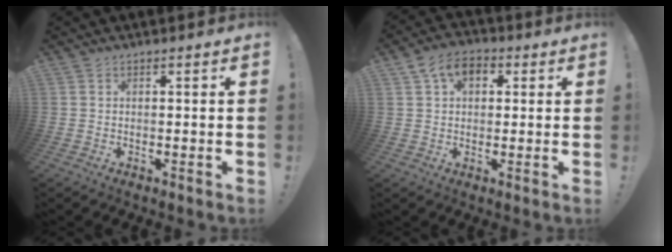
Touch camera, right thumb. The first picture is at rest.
{"total": 8.3, "force": [3.2, 5.8, 5.0], "torque": [-0.075, -0.001, 0.060]}